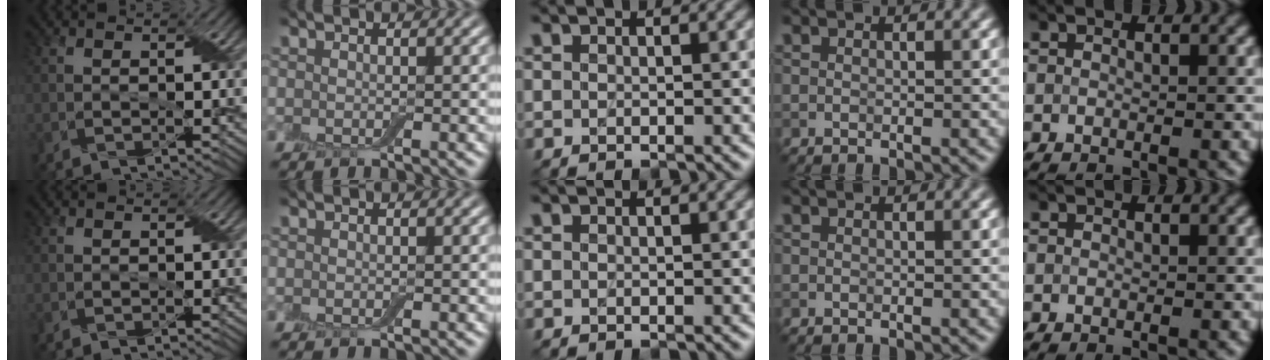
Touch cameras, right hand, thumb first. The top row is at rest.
{}